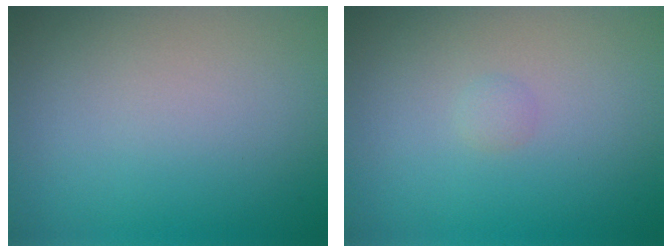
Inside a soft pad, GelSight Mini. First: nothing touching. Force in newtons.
{"total": 0.6, "press": 0.6, "slide": 0.0}